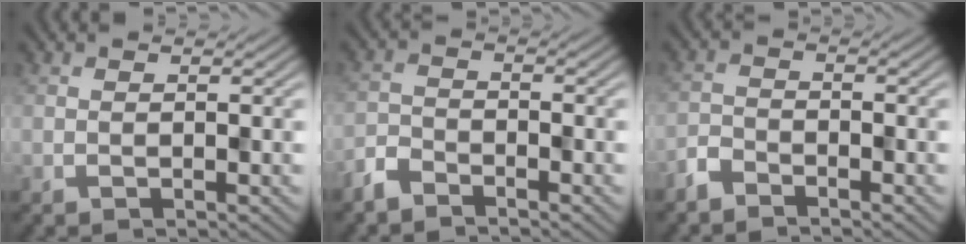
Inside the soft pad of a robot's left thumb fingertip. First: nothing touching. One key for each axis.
{"total": 3.2, "fx": -2.9, "fy": 1.1, "fz": 1.1, "tx": -0.025, "ty": -0.005, "tz": -0.072}
{"total": 2.8, "fx": -2.5, "fy": 0.9, "fz": 0.8, "tx": -0.018, "ty": -0.004, "tz": -0.064}